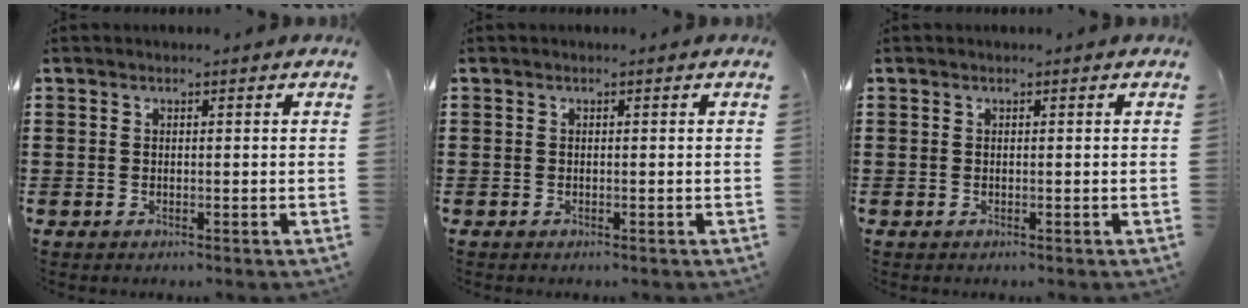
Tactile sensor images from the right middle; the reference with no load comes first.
{"total": 0.0}
{"total": 0.0}